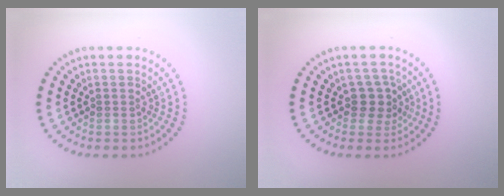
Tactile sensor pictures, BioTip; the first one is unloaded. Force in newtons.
{"total": 2.2, "press": 1.9, "slide": 1.2}